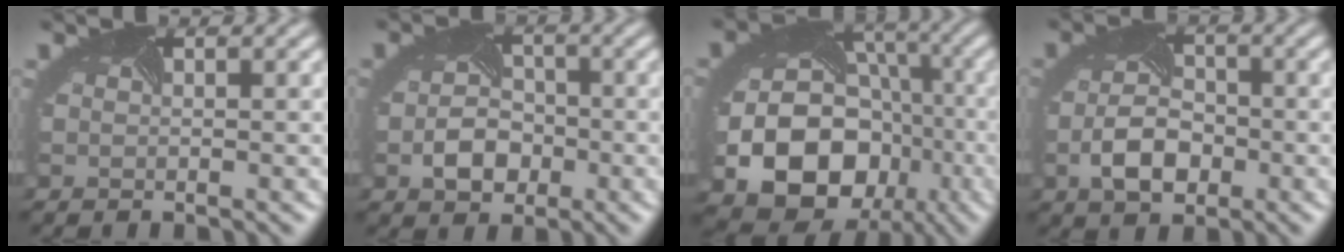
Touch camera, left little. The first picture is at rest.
{"total": 3.5, "force": [-1.3, 2.6, 2.0], "torque": [-0.037, -0.005, -0.025]}
{"total": 17.6, "force": [-5.4, 14.5, 8.4], "torque": [-0.169, -0.052, -0.085]}
{"total": 4.5, "force": [-1.3, 2.8, 3.2], "torque": [-0.069, -0.009, -0.028]}